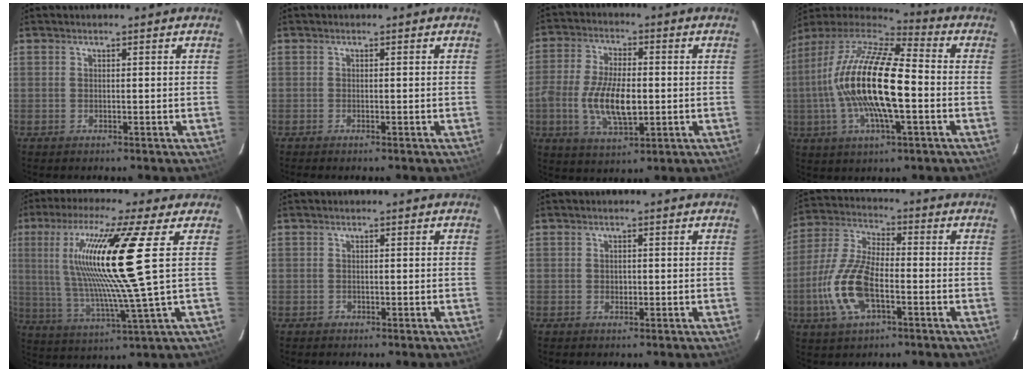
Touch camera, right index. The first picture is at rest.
{"total": 0.5, "force": [-0.5, 0.0, 0.3], "torque": [-0.005, -0.001, -0.009]}
{"total": 11.9, "force": [-2.1, 5.2, 10.5], "torque": [-0.212, -0.003, -0.037]}
{"total": 20.6, "force": [-1.8, 5.5, 19.8], "torque": [-0.365, -0.006, -0.044]}
{"total": 18.1, "force": [4.6, -0.6, 17.5], "torque": [-0.319, 0.000, 0.087]}
{"total": 0.9, "force": [-0.4, 0.8, 0.0], "torque": [0.003, 0.003, -0.005]}
{"total": 1.2, "force": [-0.1, 1.1, 0.6], "torque": [-0.007, 0.002, -0.001]}
{"total": 13.9, "force": [-4.3, 6.0, 11.8], "torque": [-0.262, 0.000, -0.084]}